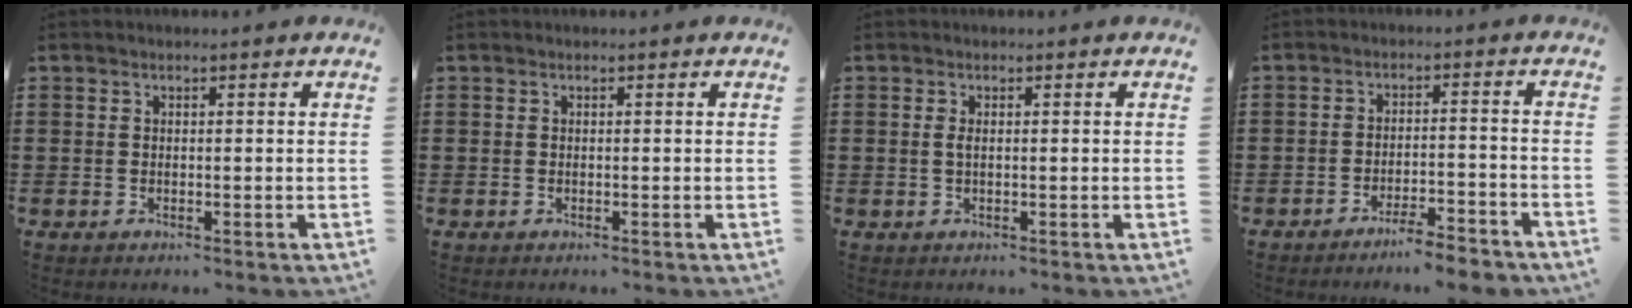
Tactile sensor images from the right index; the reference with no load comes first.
{"total": 0.0}
{"total": 1.2, "force": [0.0, 0.4, 1.1], "torque": [-0.030, -0.001, -0.003]}
{"total": 4.2, "force": [-4.0, -0.2, 1.3], "torque": [-0.023, -0.002, -0.079]}